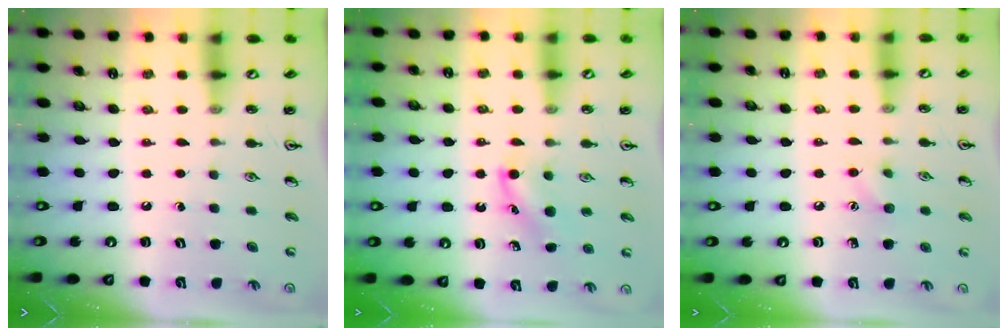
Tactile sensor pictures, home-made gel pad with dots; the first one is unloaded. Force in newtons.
{"total": 4.6, "press": 4.4, "slide": 1.3}
{"total": 5.6, "press": 5.4, "slide": 1.6}